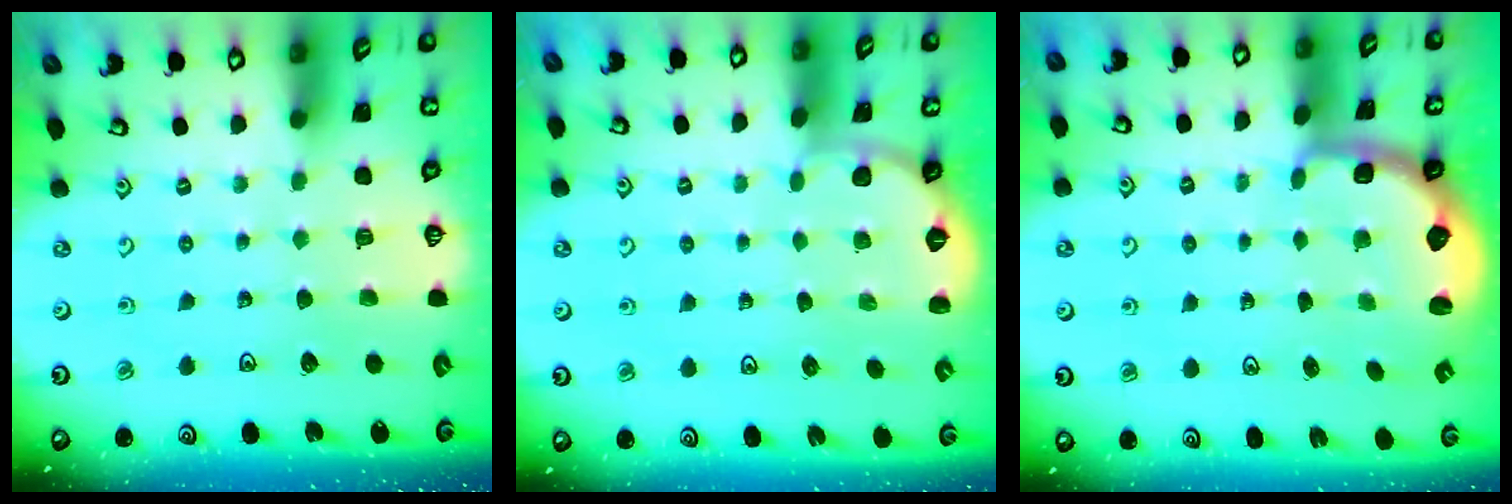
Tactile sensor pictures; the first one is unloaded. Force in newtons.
{"total": 0.0}
{"total": 2.9, "press": 1.8, "slide": 2.2}